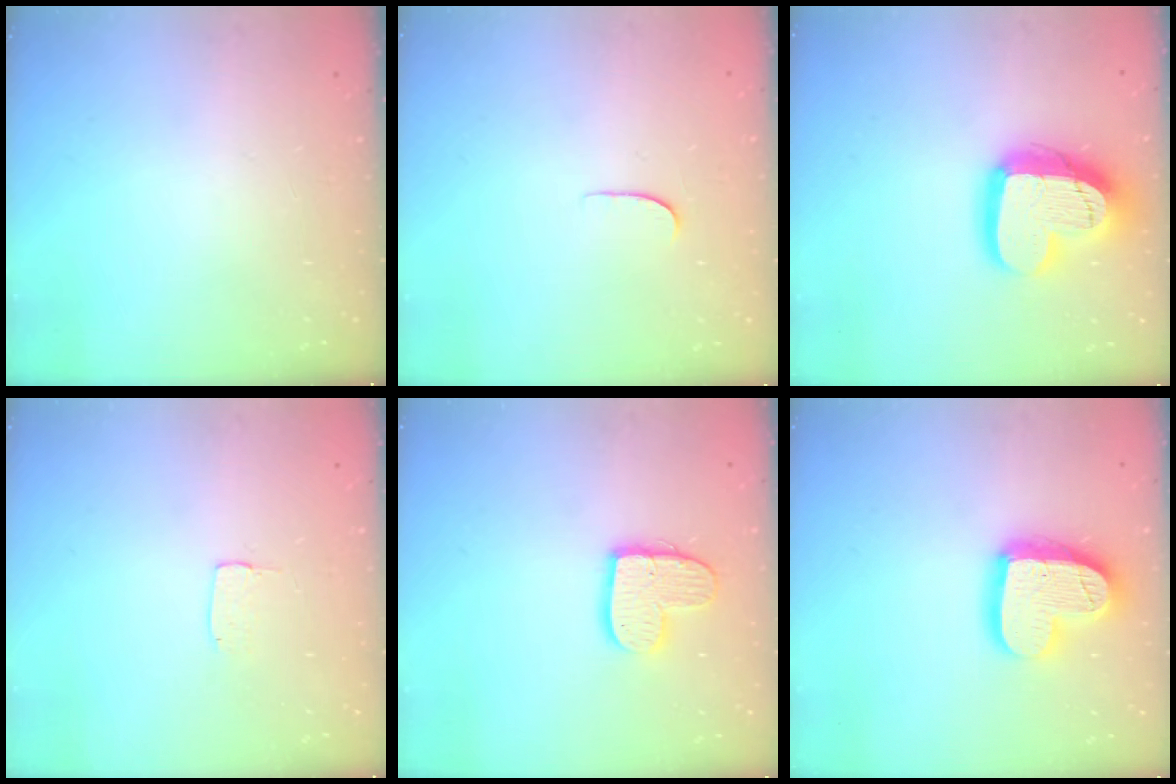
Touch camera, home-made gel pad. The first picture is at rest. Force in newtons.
{"total": 4.3, "press": 4.3, "slide": 0.2}
{"total": 19.3, "press": 19.2, "slide": 1.7}
{"total": 2.9, "press": 2.9, "slide": 0.2}
{"total": 12.2, "press": 12.1, "slide": 1.1}
{"total": 17.8, "press": 17.8, "slide": 1.4}